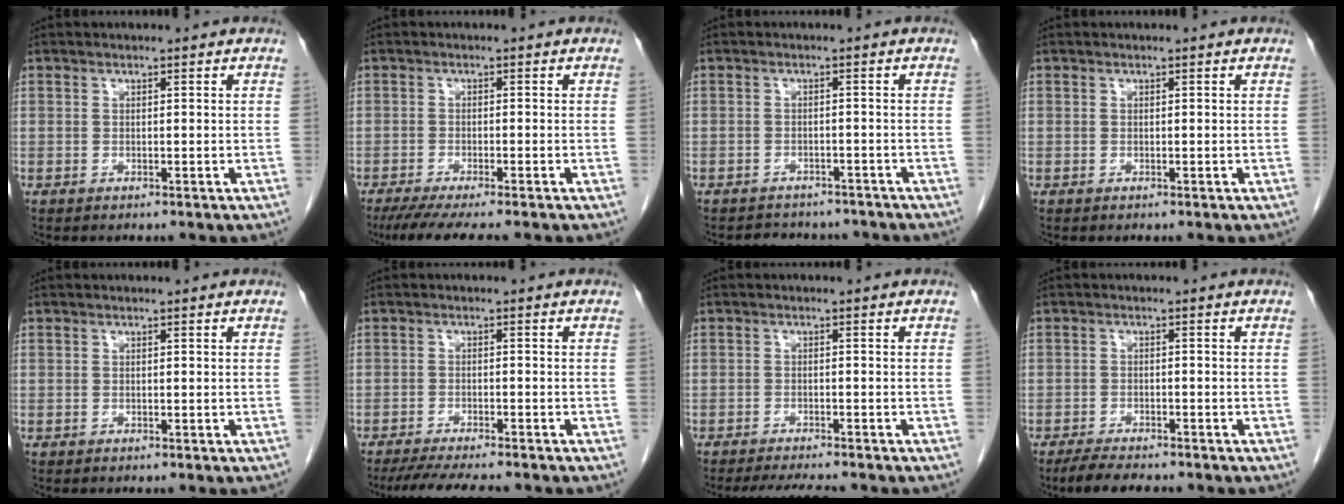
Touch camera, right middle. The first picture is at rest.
{"total": 7.6, "force": [-6.3, 0.1, 4.2], "torque": [-0.060, -0.021, -0.100]}
{"total": 7.1, "force": [-6.5, 2.6, 1.1], "torque": [-0.017, 0.005, -0.075]}
{"total": 0.0}
{"total": 0.0}
{"total": 9.2, "force": [-8.0, 1.0, 4.4], "torque": [-0.067, -0.017, -0.120]}
{"total": 6.4, "force": [-5.8, 0.6, 2.7], "torque": [-0.041, -0.015, -0.088]}
{"total": 6.1, "force": [-5.4, 1.1, 2.6], "torque": [-0.049, -0.017, -0.088]}